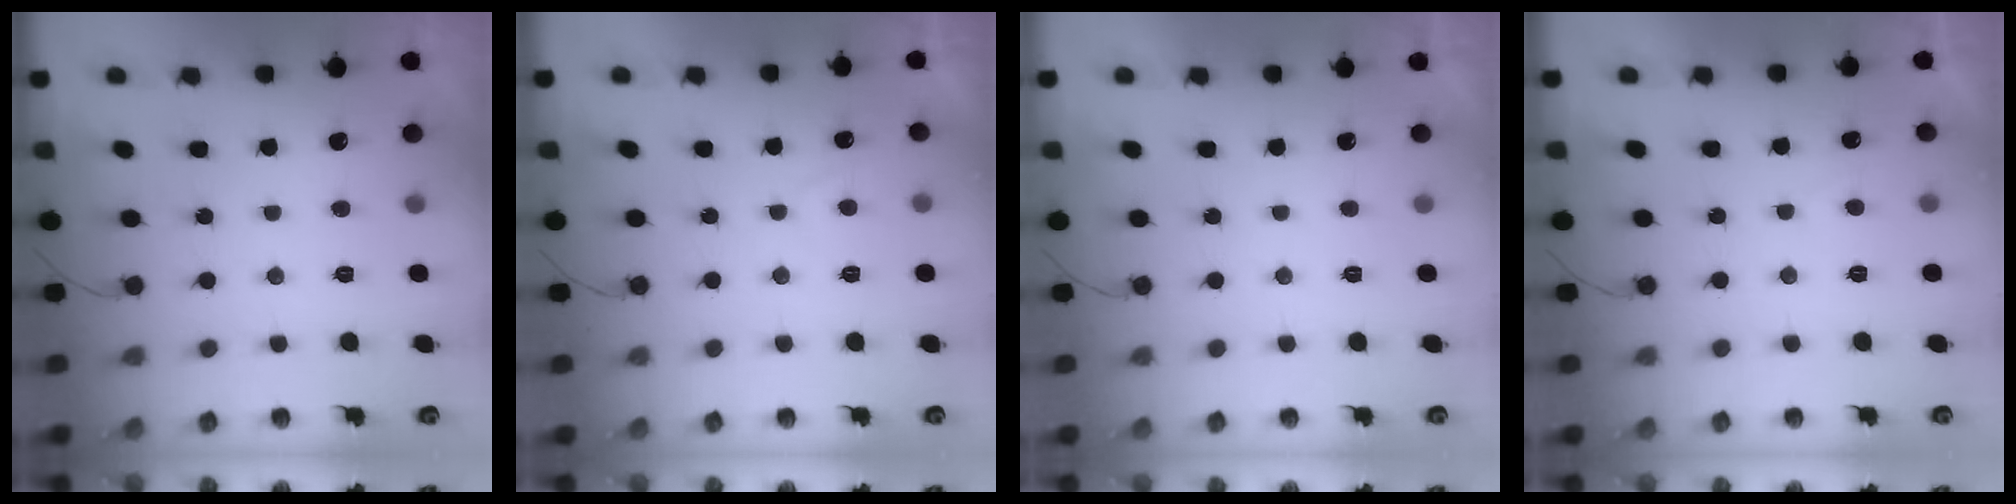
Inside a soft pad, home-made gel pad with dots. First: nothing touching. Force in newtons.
{"total": 0.8, "press": 0.6, "slide": 0.5}
{"total": 2.3, "press": 2.2, "slide": 0.3}
{"total": 1.4, "press": 1.2, "slide": 0.7}